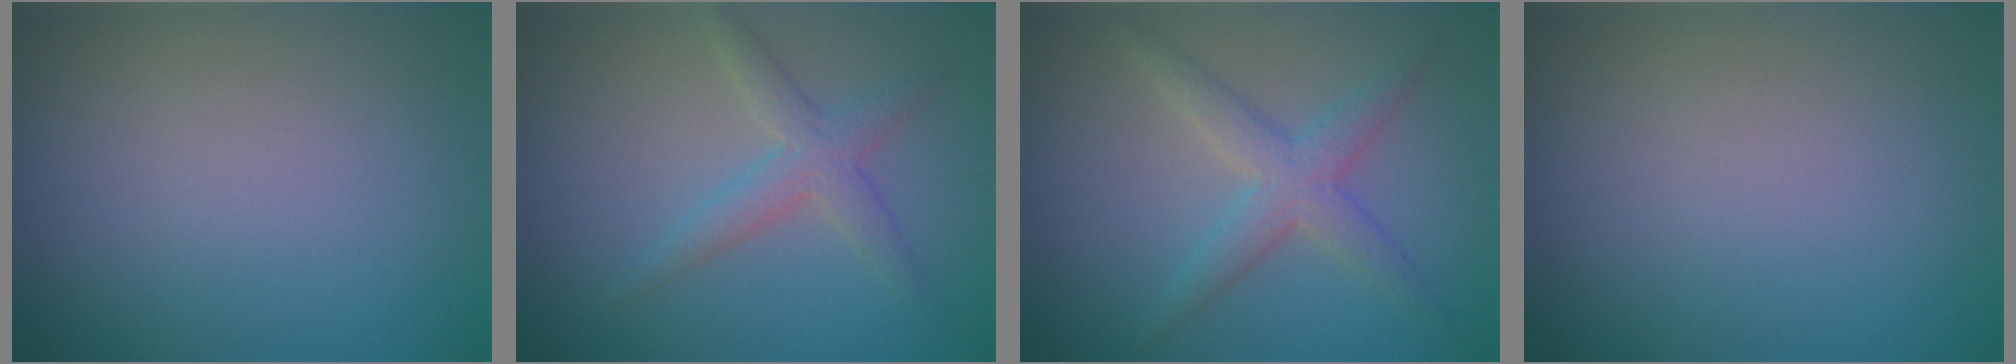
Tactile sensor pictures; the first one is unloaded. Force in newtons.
{"total": 2.7, "press": 2.7, "slide": 0.1}
{"total": 3.2, "press": 3.2, "slide": 0.1}
{"total": 0.0}